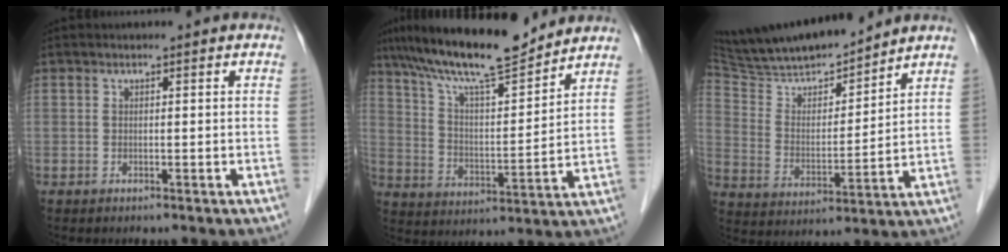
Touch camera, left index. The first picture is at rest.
{"total": 15.2, "force": [13.2, 1.4, 7.3], "torque": [-0.130, 0.004, 0.226]}
{"total": 16.7, "force": [15.3, 1.8, 6.2], "torque": [-0.115, 0.002, 0.274]}